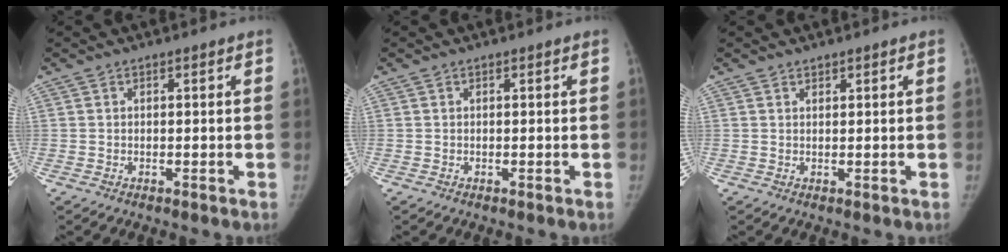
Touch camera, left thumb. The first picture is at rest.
{"total": 0.0}
{"total": 1.0, "force": [0.8, 0.5, 0.1], "torque": [0.007, -0.006, 0.012]}